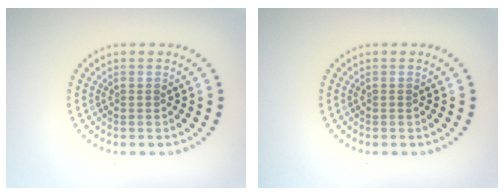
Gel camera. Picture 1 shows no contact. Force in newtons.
{"total": 0.0}